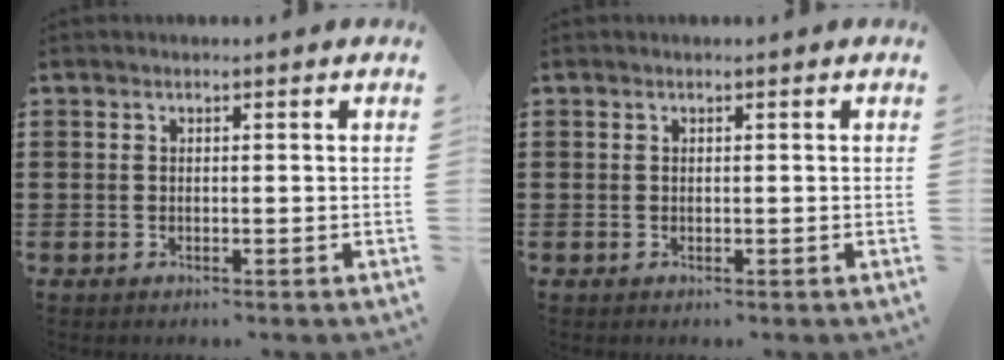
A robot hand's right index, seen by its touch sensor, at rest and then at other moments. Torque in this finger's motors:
{"motor_torque": [0.00, 0.00, 0.00, 0.00]}